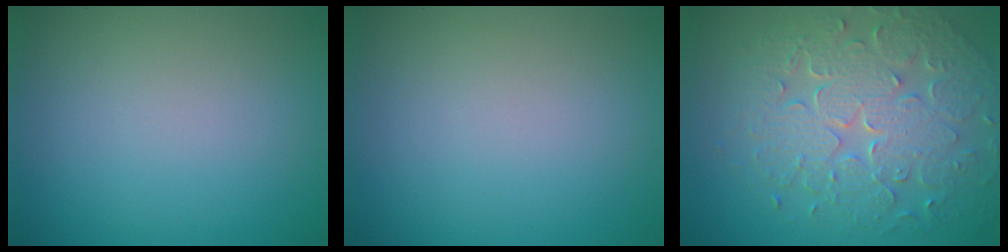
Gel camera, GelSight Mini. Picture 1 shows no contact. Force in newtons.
{"total": 0.0}
{"total": 8.1, "press": 5.8, "slide": 5.7}